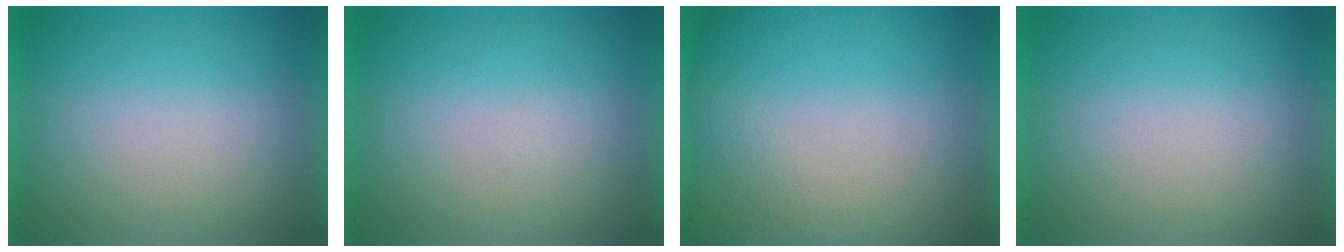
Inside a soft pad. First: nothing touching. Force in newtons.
{"total": 1.0}
{"total": 5.9}
{"total": 0.0}